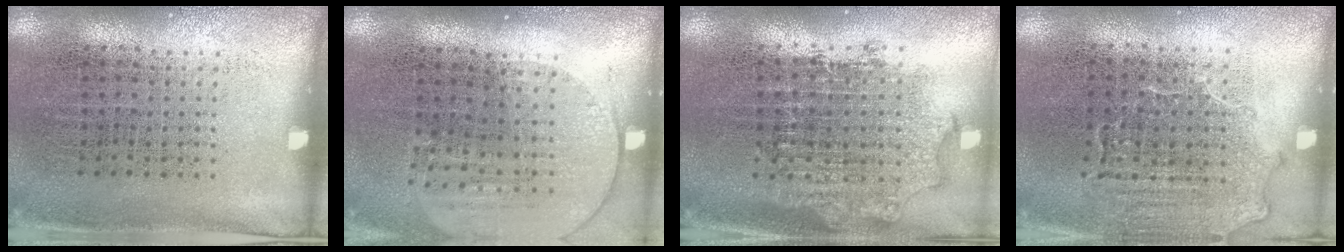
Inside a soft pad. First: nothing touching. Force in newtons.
{"total": 1.6, "press": 1.4, "slide": 0.7}
{"total": 1.8, "press": 1.4, "slide": 1.1}
{"total": 1.4, "press": 1.2, "slide": 0.7}